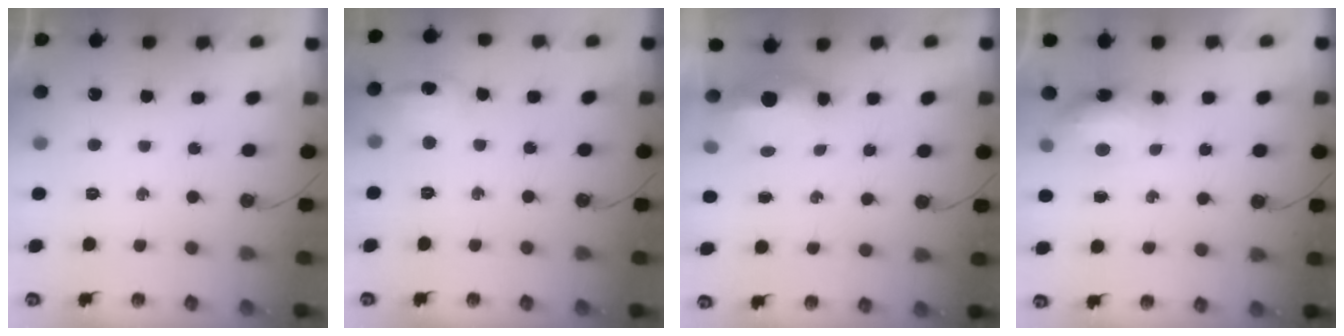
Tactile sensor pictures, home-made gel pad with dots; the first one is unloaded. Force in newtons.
{"total": 10.2, "press": 10.2, "slide": 0.9}
{"total": 5.7, "press": 5.7, "slide": 0.8}
{"total": 8.2, "press": 8.0, "slide": 1.8}